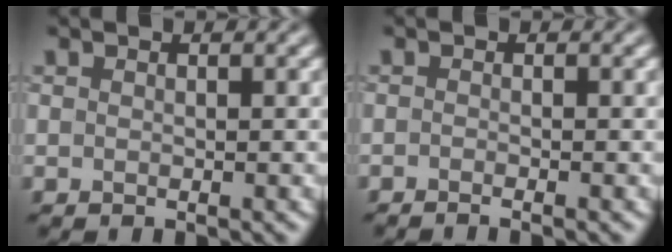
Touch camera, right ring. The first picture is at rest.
{"total": 1.0, "force": [-0.9, -0.2, 0.4], "torque": [-0.010, -0.006, -0.020]}